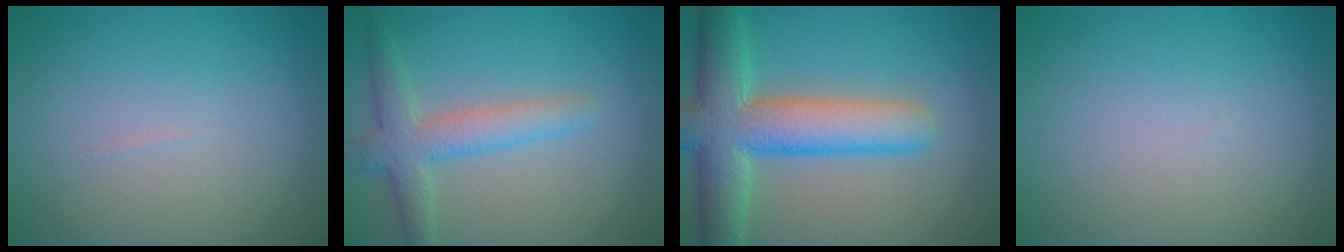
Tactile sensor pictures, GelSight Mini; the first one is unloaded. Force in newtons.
{"total": 4.0, "press": 4.0, "slide": 0.1}
{"total": 8.7, "press": 8.7, "slide": 0.5}
{"total": 0.0}